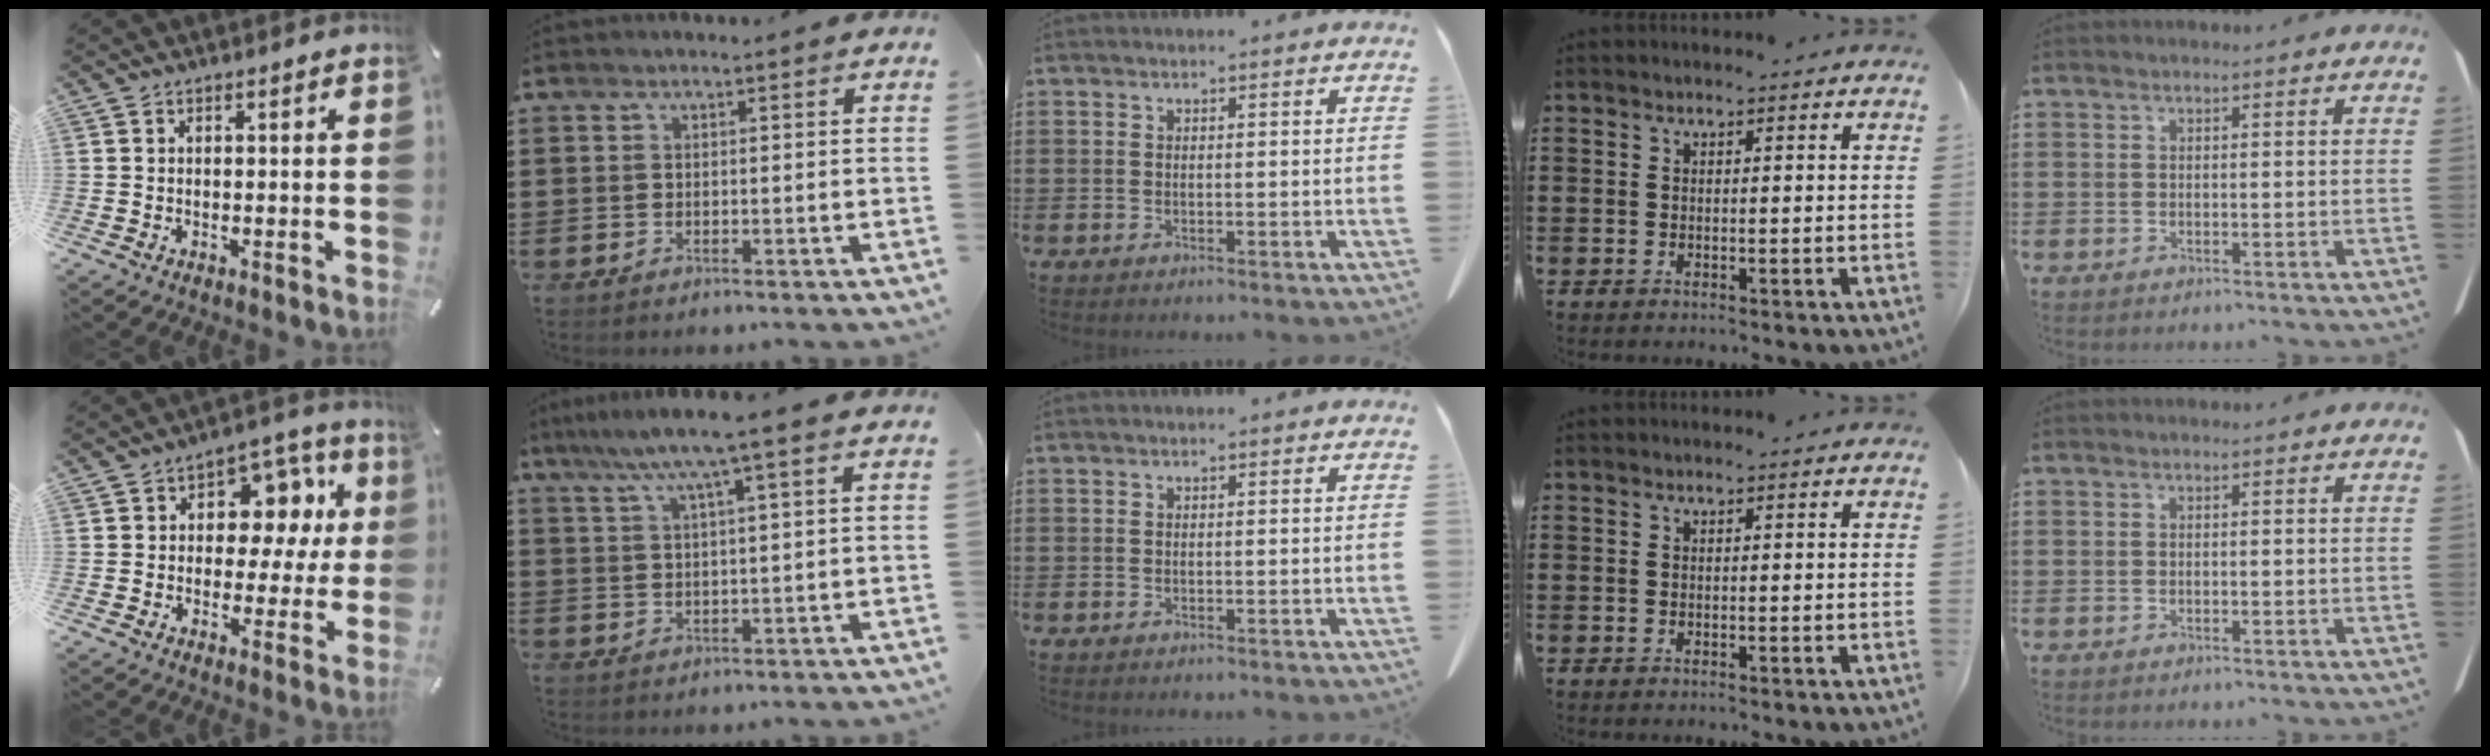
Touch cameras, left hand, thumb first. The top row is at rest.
{"thumb": {"total": 10.7, "force": [2.2, 8.1, 6.6], "torque": [-0.078, -0.017, 0.037]}, "index": {"total": 6.3, "force": [3.6, -0.2, 5.1], "torque": [-0.109, -0.002, 0.058]}}